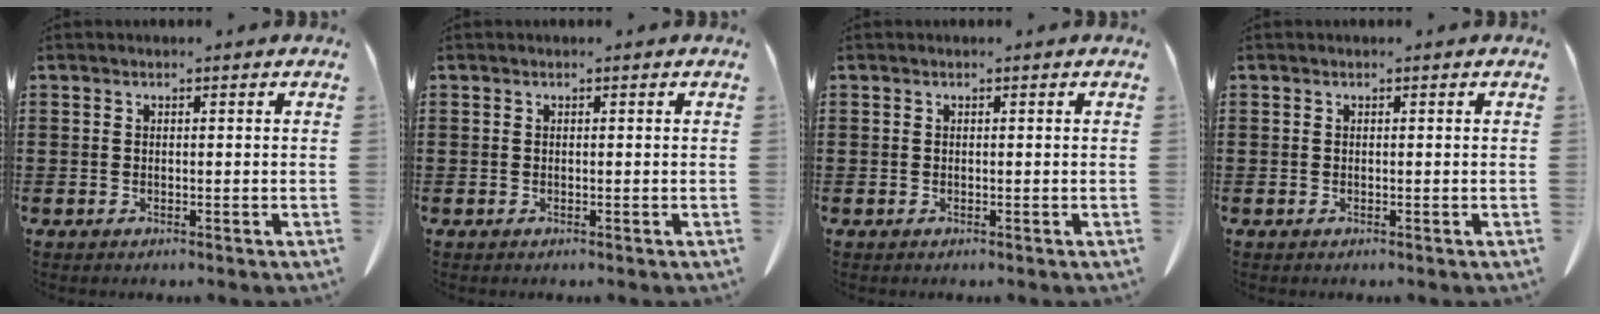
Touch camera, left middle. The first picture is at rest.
{"total": 0.0}
{"total": 0.0}
{"total": 0.0}